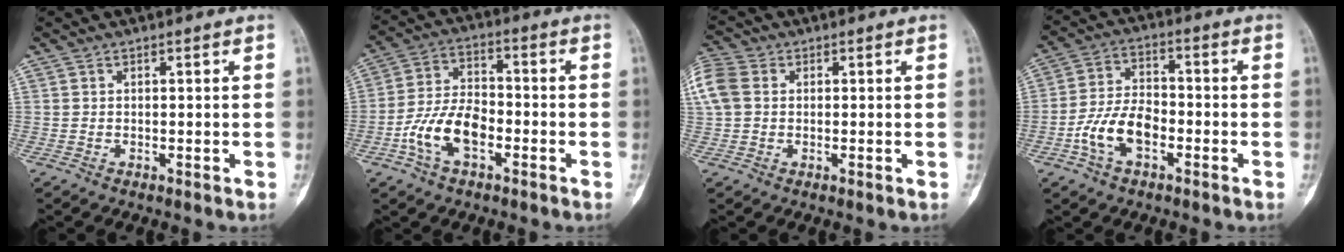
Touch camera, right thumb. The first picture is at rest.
{"total": 10.6, "force": [-4.0, 5.8, 7.9], "torque": [-0.150, 0.031, -0.077]}
{"total": 7.4, "force": [1.1, 5.7, 4.7], "torque": [-0.125, 0.022, 0.020]}
{"total": 9.4, "force": [-3.5, 5.4, 6.9], "torque": [-0.131, 0.030, -0.070]}